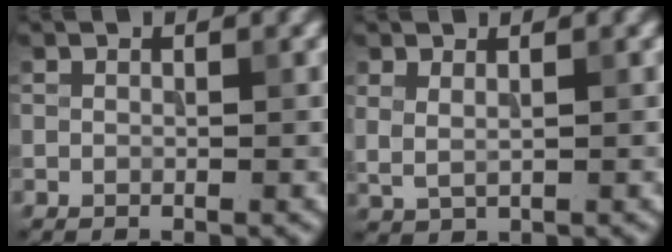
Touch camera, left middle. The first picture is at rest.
{"total": 1.4, "force": [0.8, 0.5, 1.1], "torque": [-0.027, -0.006, 0.019]}